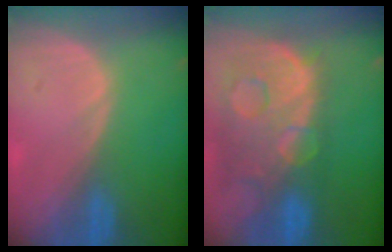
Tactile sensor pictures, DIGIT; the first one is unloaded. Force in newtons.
{"total": 13.8, "press": 11.2, "slide": 8.0}